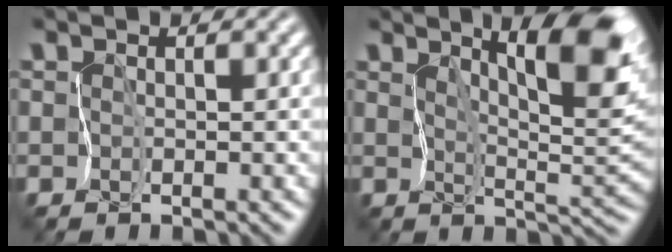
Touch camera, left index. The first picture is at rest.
{"total": 9.5, "force": [5.4, 1.9, 7.7], "torque": [-0.118, 0.003, 0.087]}